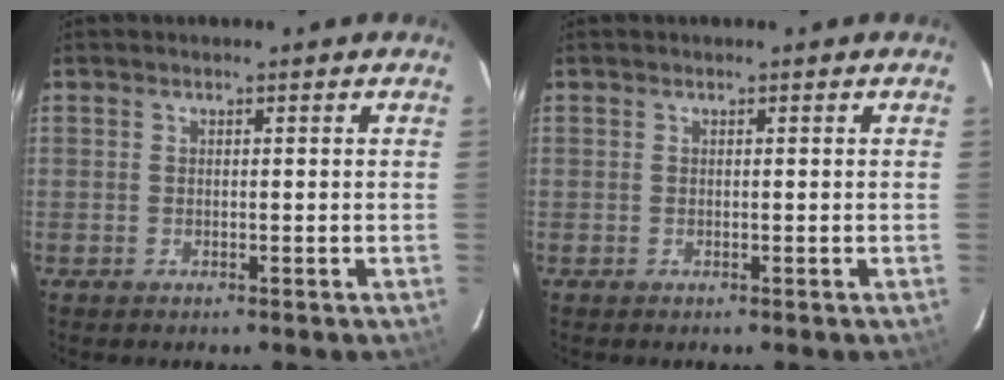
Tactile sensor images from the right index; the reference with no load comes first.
{"total": 0.0}